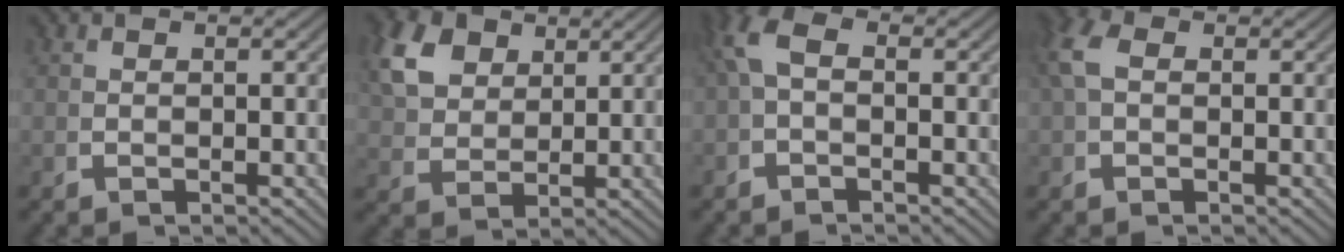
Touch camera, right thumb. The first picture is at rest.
{"total": 6.5, "force": [3.4, 4.4, 3.5], "torque": [-0.081, -0.007, 0.070]}
{"total": 2.3, "force": [-0.1, 1.4, 1.8], "torque": [-0.036, 0.001, -0.003]}
{"total": 2.0, "force": [0.5, 1.4, 1.4], "torque": [-0.039, -0.004, 0.012]}